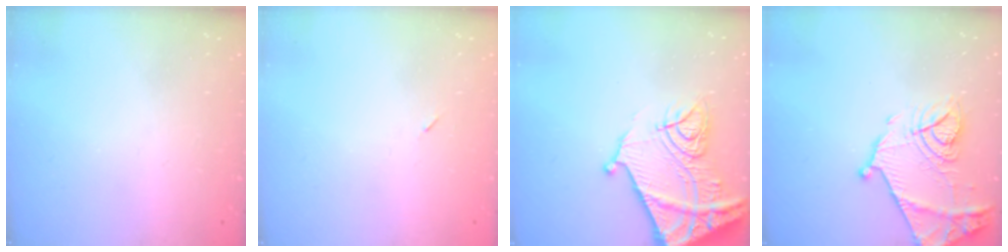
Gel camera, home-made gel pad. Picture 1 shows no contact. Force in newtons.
{"total": 2.6, "press": 2.3, "slide": 1.2}
{"total": 18.1, "press": 18.0, "slide": 1.9}
{"total": 16.5, "press": 16.4, "slide": 1.4}